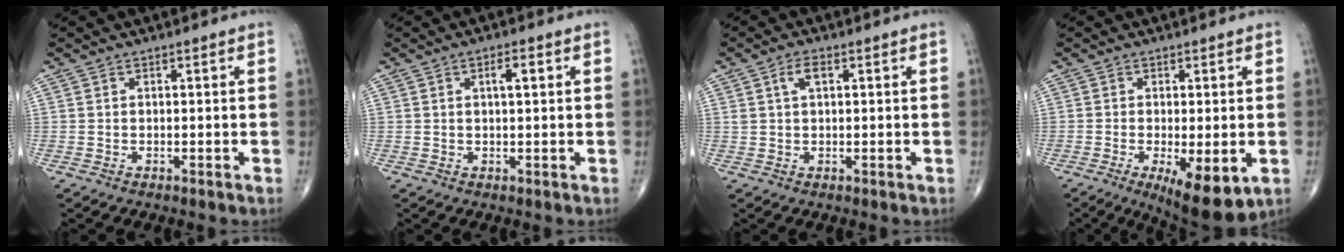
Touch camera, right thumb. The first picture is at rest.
{"total": 2.7, "force": [0.8, 0.9, 2.4], "torque": [-0.039, 0.000, 0.012]}
{"total": 3.1, "force": [1.1, 1.5, 2.4], "torque": [-0.046, 0.006, 0.023]}
{"total": 10.1, "force": [-3.3, 3.4, 8.9], "torque": [-0.132, -0.020, -0.045]}